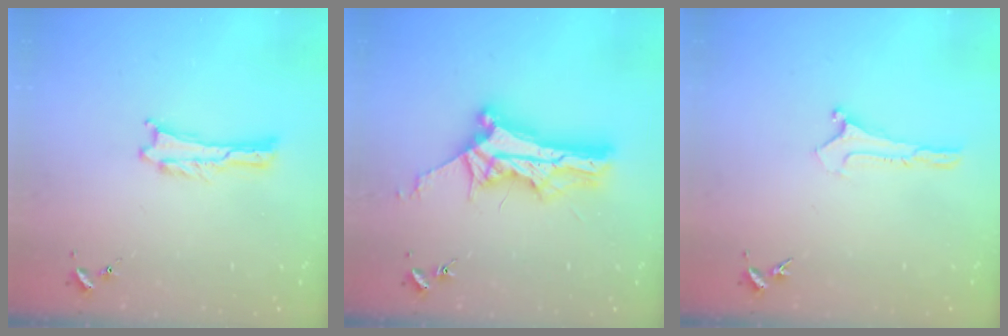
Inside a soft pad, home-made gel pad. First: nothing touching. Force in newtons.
{"total": 9.2, "press": 9.2, "slide": 0.4}
{"total": 0.0}